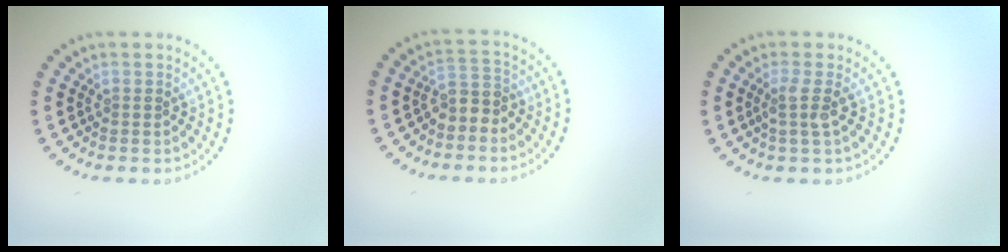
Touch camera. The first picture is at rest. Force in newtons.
{"total": 2.2, "press": 1.9, "slide": 1.2}
{"total": 1.7, "press": 1.2, "slide": 1.2}